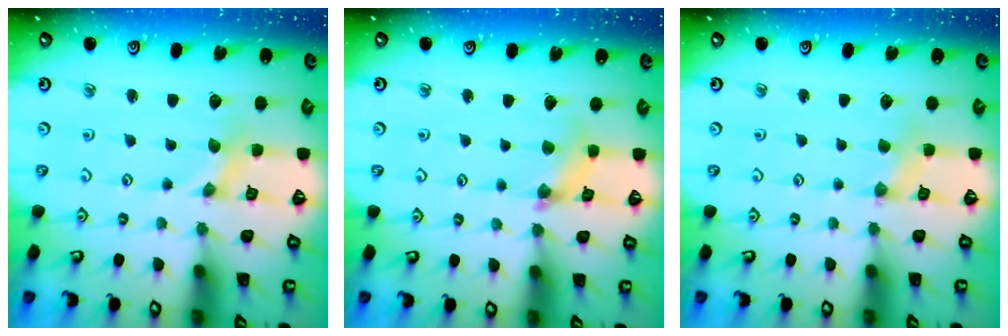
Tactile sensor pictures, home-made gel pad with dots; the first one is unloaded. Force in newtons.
{"total": 3.8, "press": 3.8, "slide": 0.2}
{"total": 3.1, "press": 3.0, "slide": 0.3}